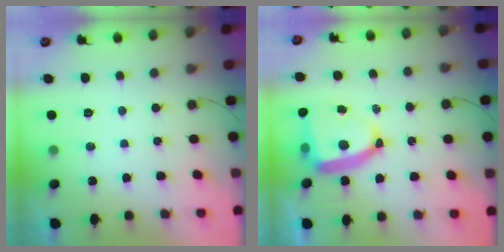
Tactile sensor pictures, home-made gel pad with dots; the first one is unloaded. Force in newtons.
{"total": 12.5, "press": 12.4, "slide": 1.5}